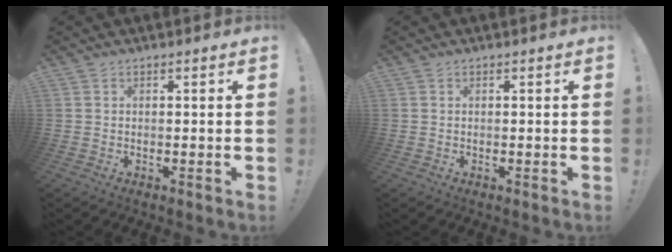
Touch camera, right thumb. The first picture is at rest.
{"total": 0.0}